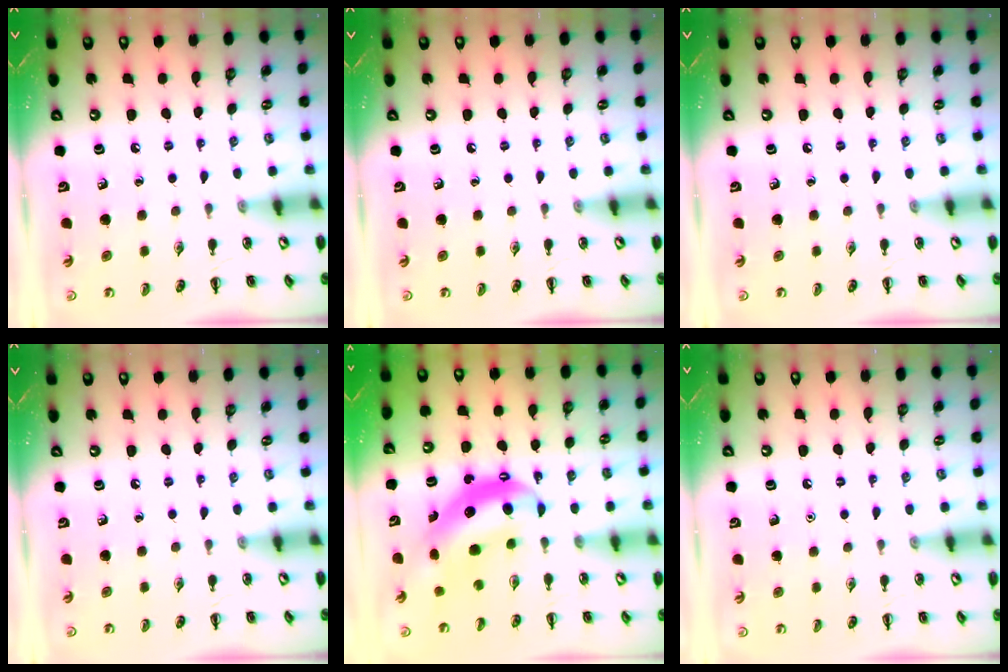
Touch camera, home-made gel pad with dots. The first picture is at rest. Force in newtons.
{"total": 0.0}
{"total": 0.0}
{"total": 0.0}
{"total": 8.3, "press": 8.1, "slide": 1.9}
{"total": 1.6, "press": 1.6, "slide": 0.1}